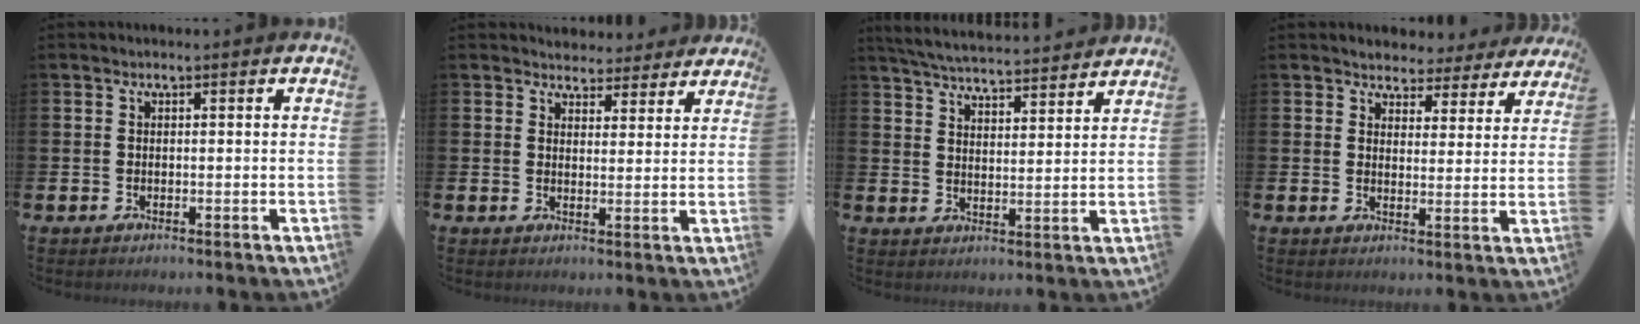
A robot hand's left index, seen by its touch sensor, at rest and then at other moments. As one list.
[{"total": 4.2, "force": [3.9, 1.4, -0.2], "torque": [-0.004, -0.026, 0.071]}, {"total": 5.6, "force": [5.5, 0.3, 0.8], "torque": [-0.042, -0.037, 0.098]}, {"total": 3.8, "force": [3.6, 1.4, 0.0], "torque": [-0.019, -0.024, 0.062]}]